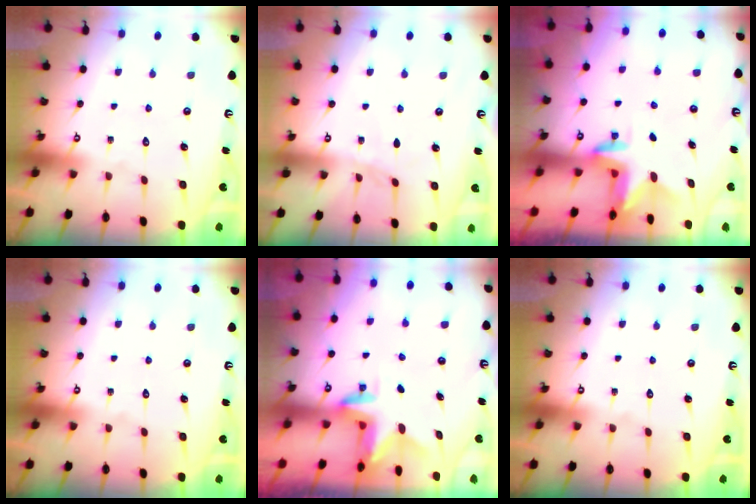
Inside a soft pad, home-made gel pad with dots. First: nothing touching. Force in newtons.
{"total": 3.2, "press": 3.2, "slide": 0.4}
{"total": 2.8, "press": 2.8, "slide": 0.1}
{"total": 0.0}
{"total": 2.9, "press": 2.9, "slide": 0.2}
{"total": 0.0}